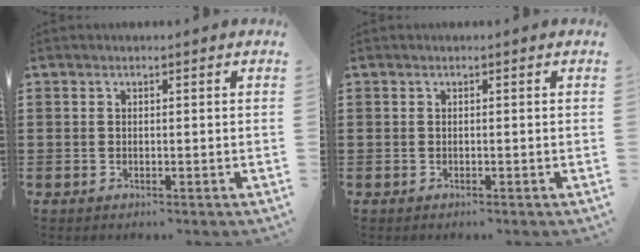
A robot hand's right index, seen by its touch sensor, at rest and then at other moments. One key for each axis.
{"total": 0.0}